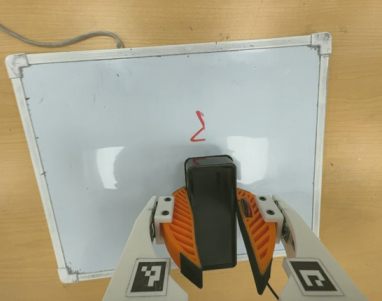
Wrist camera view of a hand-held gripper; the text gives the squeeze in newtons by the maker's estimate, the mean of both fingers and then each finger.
{"total": 10.7, "left": 10.5, "right": 10.9}